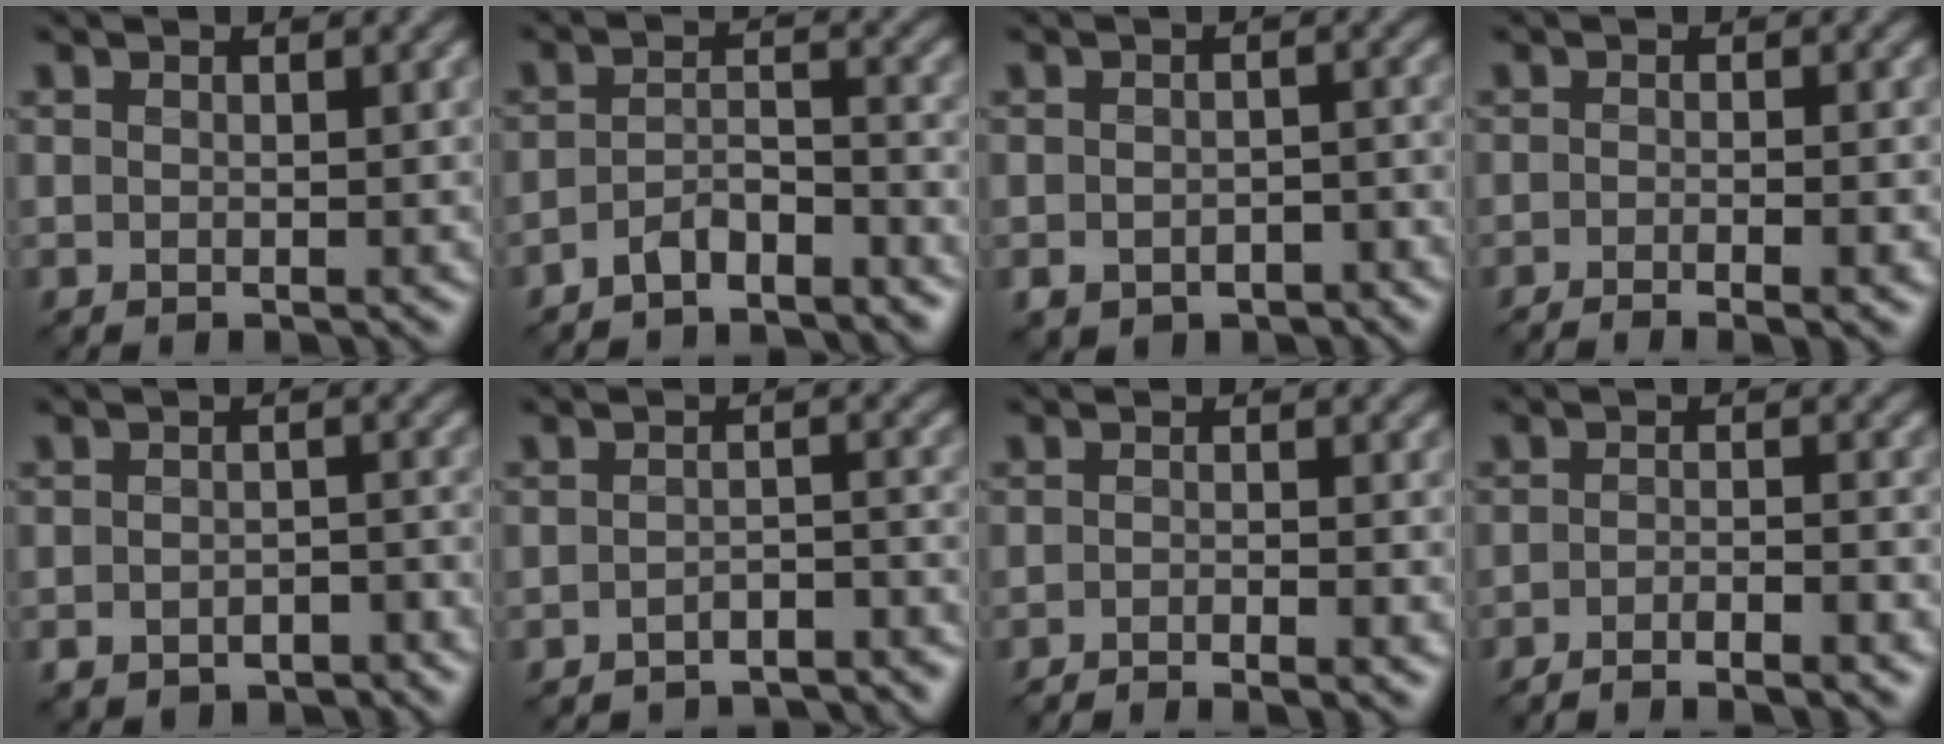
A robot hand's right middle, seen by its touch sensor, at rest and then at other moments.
{"total": 3.0, "force": [-2.7, 0.5, 1.0], "torque": [-0.026, 0.008, -0.058]}
{"total": 3.2, "force": [-2.1, 2.0, 1.3], "torque": [-0.014, 0.005, -0.029]}
{"total": 3.2, "force": [-1.9, 0.6, 2.5], "torque": [-0.035, -0.002, -0.026]}
{"total": 2.8, "force": [-2.1, 1.5, 1.1], "torque": [-0.016, -0.001, -0.036]}
{"total": 4.8, "force": [-4.7, 0.7, 0.7], "torque": [-0.014, -0.008, -0.066]}
{"total": 2.6, "force": [-2.0, 0.0, 1.6], "torque": [-0.029, 0.000, -0.036]}
{"total": 3.9, "force": [-2.9, 0.4, 2.6], "torque": [-0.042, 0.006, -0.047]}